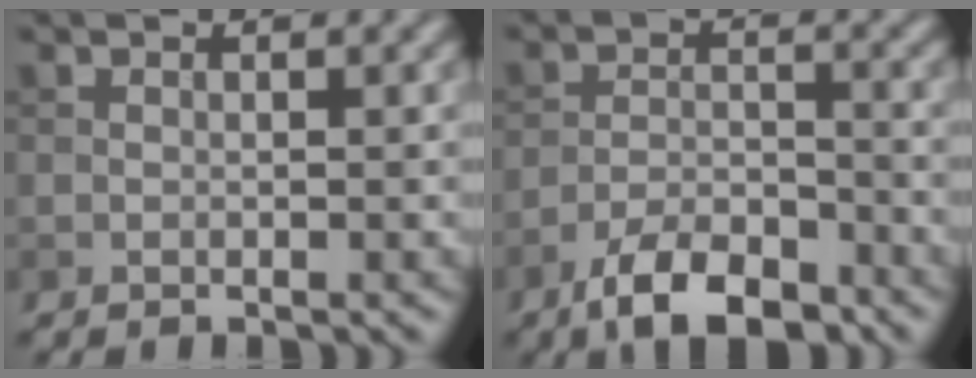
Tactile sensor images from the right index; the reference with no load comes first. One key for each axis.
{"total": 6.2, "fx": -4.5, "fy": 2.1, "fz": 3.6, "tx": -0.059, "ty": -0.001, "tz": -0.084}